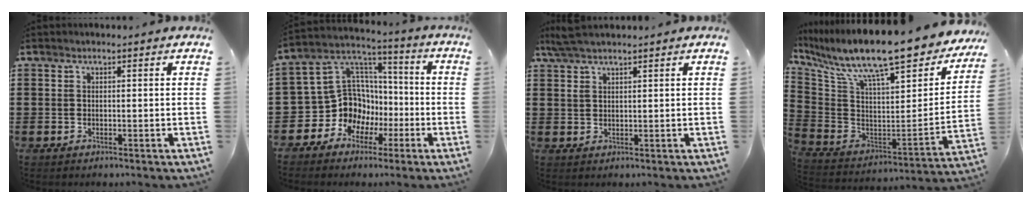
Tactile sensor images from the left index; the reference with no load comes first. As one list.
[{"total": 11.3, "force": [-2.9, 10.3, 3.6], "torque": [-0.127, -0.008, -0.049]}, {"total": 3.0, "force": [2.2, 0.6, 1.9], "torque": [-0.042, 0.004, 0.041]}, {"total": 13.7, "force": [10.6, 1.7, 8.5], "torque": [-0.182, -0.081, 0.172]}]